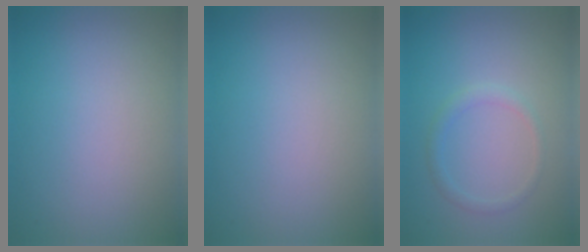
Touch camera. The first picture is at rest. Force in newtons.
{"total": 0.0}
{"total": 1.3, "press": 1.3, "slide": 0.2}